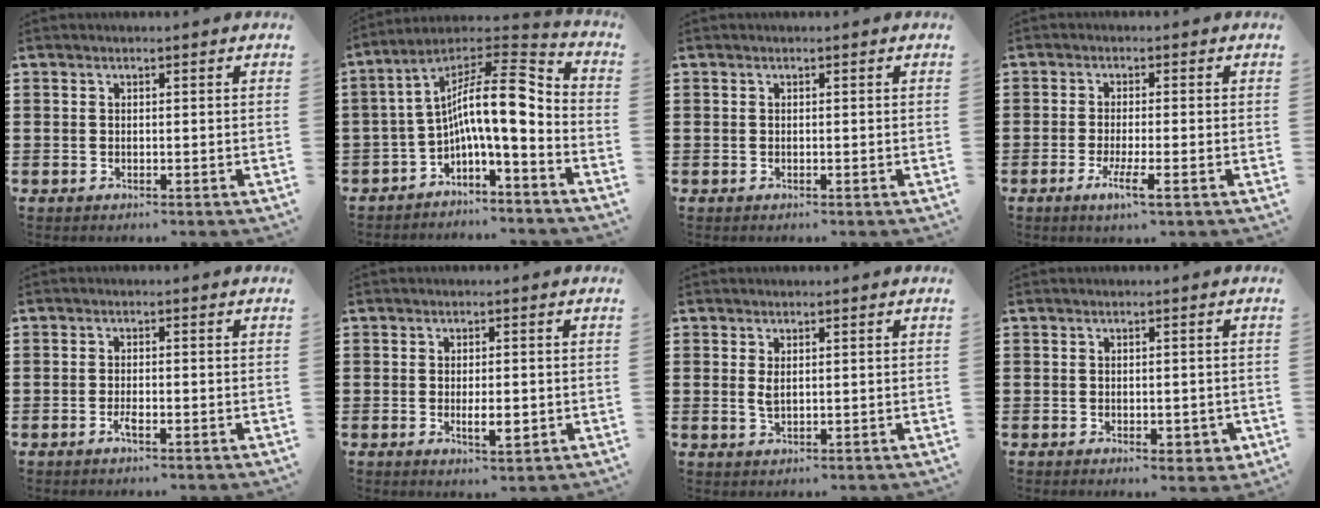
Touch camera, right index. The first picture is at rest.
{"total": 12.3, "force": [-1.0, 3.0, 11.9], "torque": [-0.222, -0.009, -0.025]}
{"total": 0.0}
{"total": 4.1, "force": [-2.0, 0.3, 3.5], "torque": [-0.073, -0.014, -0.036]}
{"total": 1.8, "force": [-0.9, 0.2, 1.5], "torque": [-0.035, -0.005, -0.018]}
{"total": 3.7, "force": [-0.7, 1.3, 3.4], "torque": [-0.051, -0.001, -0.014]}
{"total": 1.8, "force": [0.5, 0.6, 1.6], "torque": [-0.034, 0.001, 0.008]}
{"total": 2.2, "force": [-0.5, 1.4, 1.6], "torque": [-0.029, 0.003, -0.010]}